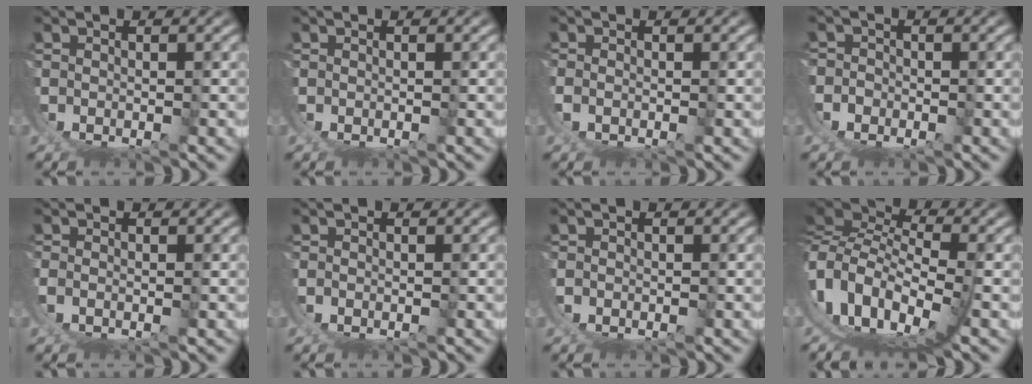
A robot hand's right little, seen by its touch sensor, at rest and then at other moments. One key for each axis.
{"total": 0.0}
{"total": 1.0, "fx": 0.2, "fy": 0.7, "fz": 0.7, "tx": -0.022, "ty": 0.000, "tz": 0.003}
{"total": 4.2, "fx": 0.0, "fy": 4.0, "fz": 1.1, "tx": -0.045, "ty": -0.012, "tz": -0.004}
{"total": 1.3, "fx": 0.0, "fy": 0.7, "fz": 1.0, "tx": -0.031, "ty": -0.003, "tz": 0.003}
{"total": 0.8, "fx": -0.1, "fy": 0.7, "fz": 0.3, "tx": -0.009, "ty": 0.000, "tz": -0.003}
{"total": 1.2, "fx": 0.0, "fy": 1.2, "fz": 0.3, "tx": -0.014, "ty": -0.001, "tz": -0.003}
{"total": 12.3, "fx": 1.9, "fy": 8.4, "fz": 8.7, "tx": -0.204, "ty": -0.035, "tz": 0.040}